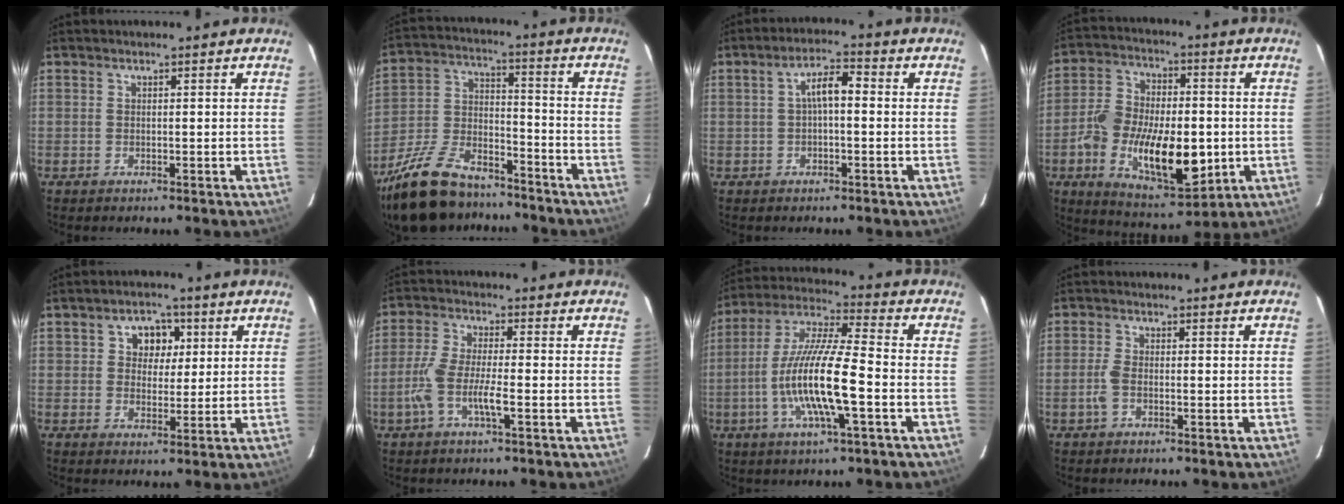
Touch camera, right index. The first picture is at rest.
{"total": 21.4, "force": [-16.2, 8.8, 10.9], "torque": [-0.232, -0.002, -0.273]}
{"total": 4.6, "force": [0.0, 1.6, 4.3], "torque": [-0.077, 0.016, 0.001]}
{"total": 19.3, "force": [-4.5, 9.8, 16.0], "torque": [-0.311, -0.010, -0.064]}
{"total": 5.7, "force": [1.7, 4.7, 2.6], "torque": [-0.037, 0.014, 0.027]}
{"total": 7.2, "force": [-2.7, 1.0, 6.6], "torque": [-0.142, -0.002, -0.053]}
{"total": 15.4, "force": [-4.1, 2.0, 14.7], "torque": [-0.290, -0.006, -0.081]}
{"total": 2.6, "force": [-0.9, 1.1, 2.2], "torque": [-0.056, 0.002, -0.021]}